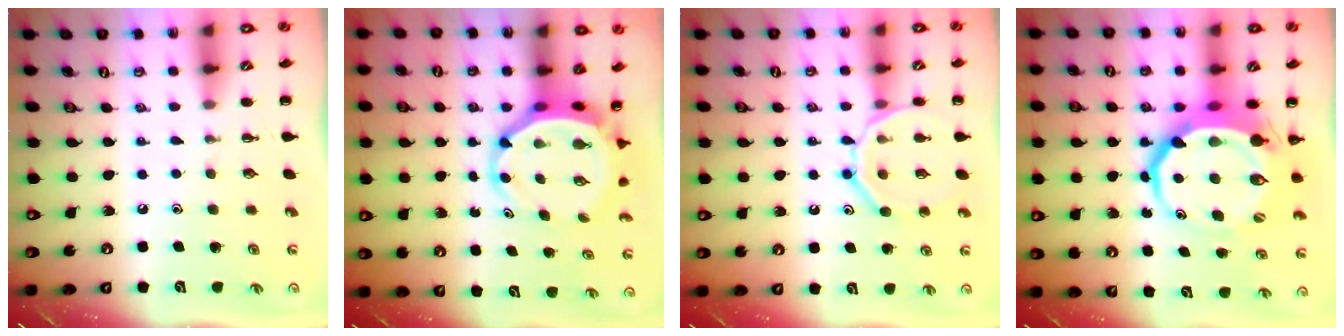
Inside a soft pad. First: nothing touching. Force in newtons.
{"total": 5.9, "press": 5.7, "slide": 1.8}
{"total": 14.2, "press": 14.1, "slide": 1.0}
{"total": 12.2, "press": 11.8, "slide": 3.2}